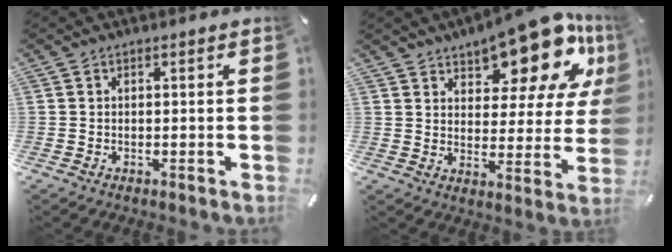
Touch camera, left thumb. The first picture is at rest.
{"total": 16.9, "force": [12.7, 7.2, 8.5], "torque": [-0.108, -0.099, 0.213]}